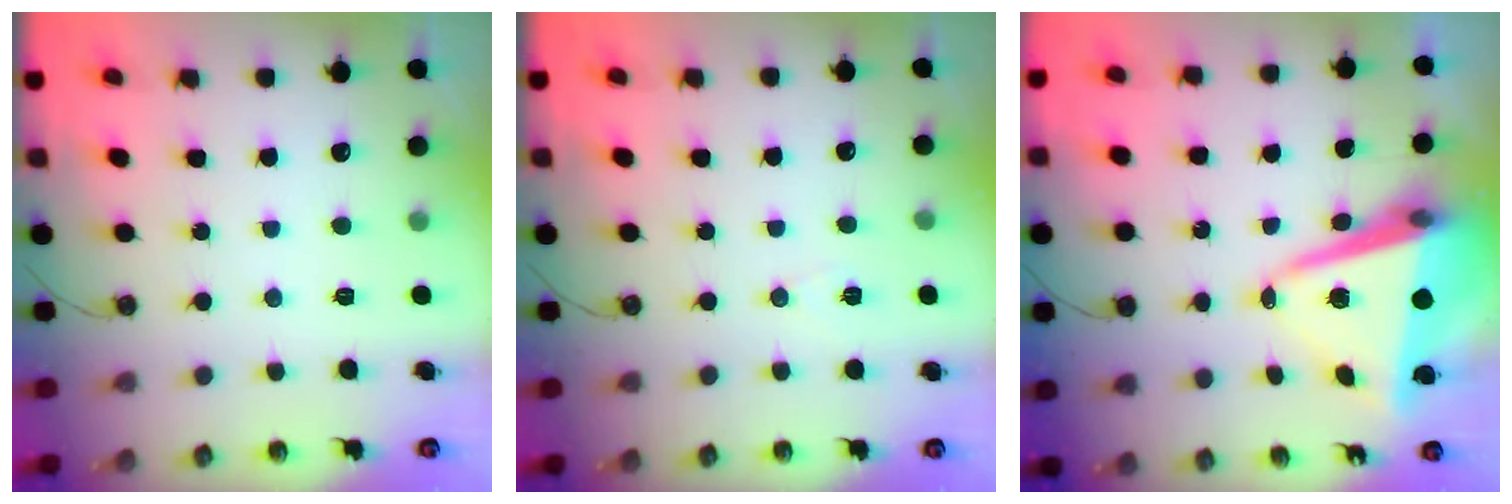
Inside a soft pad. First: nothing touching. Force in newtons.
{"total": 5.7, "press": 3.6, "slide": 4.4}
{"total": 11.5, "press": 11.3, "slide": 2.0}